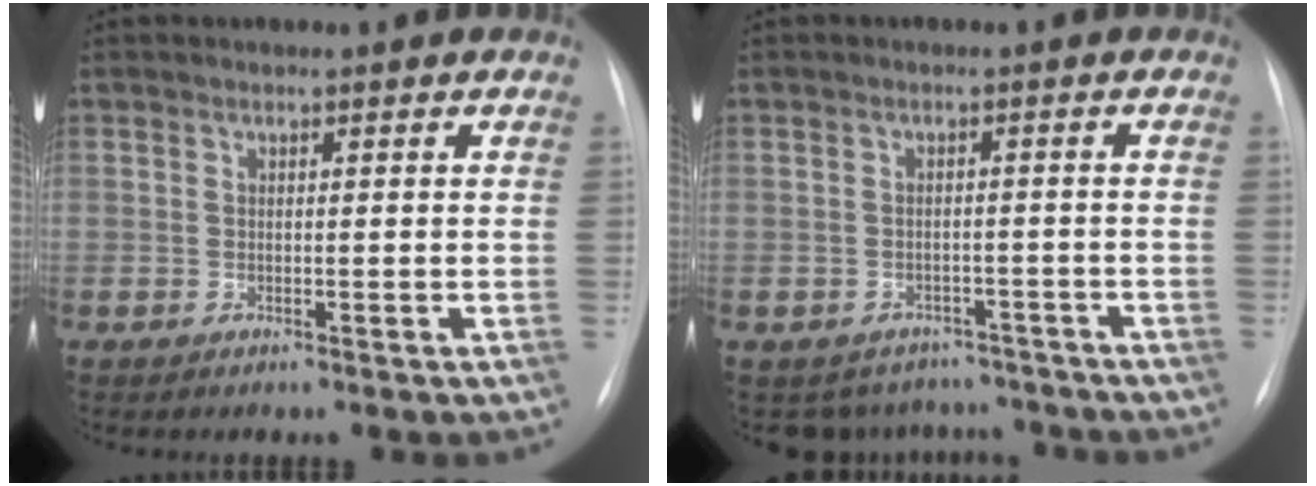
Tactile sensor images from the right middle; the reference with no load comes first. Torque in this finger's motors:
{"motor_torque": [0.20, -0.20, -0.02, 0.00]}